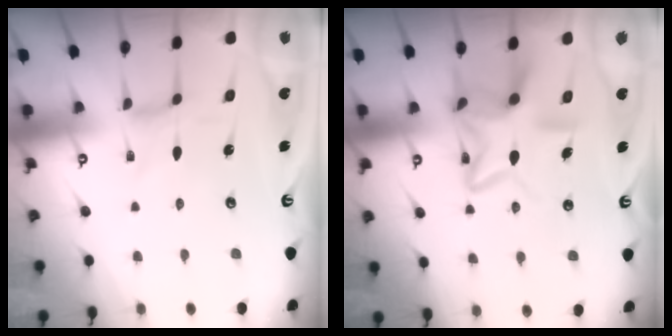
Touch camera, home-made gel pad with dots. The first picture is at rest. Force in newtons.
{"total": 13.1, "press": 13.1, "slide": 1.1}